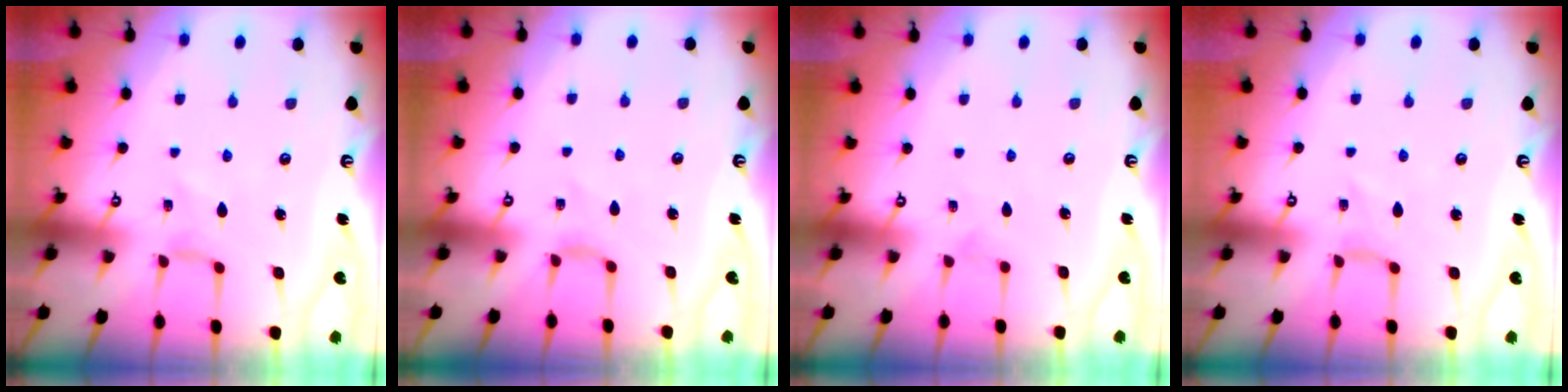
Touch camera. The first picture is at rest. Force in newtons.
{"total": 2.4, "press": 2.4, "slide": 0.5}
{"total": 0.0}
{"total": 0.7, "press": 0.6, "slide": 0.3}